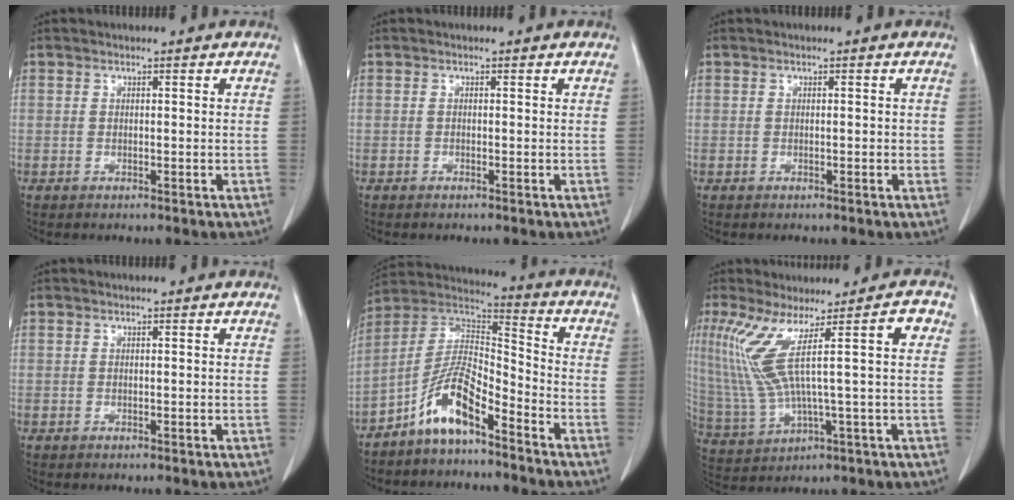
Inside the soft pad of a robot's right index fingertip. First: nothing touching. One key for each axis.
{"total": 0.0}
{"total": 0.7, "fx": -0.1, "fy": 0.3, "fz": 0.6, "tx": -0.008, "ty": 0.001, "tz": -0.001}
{"total": 0.0}
{"total": 10.2, "fx": -6.6, "fy": 2.6, "fz": 7.4, "tx": -0.155, "ty": 0.019, "tz": -0.129}
{"total": 10.6, "fx": 3.3, "fy": -0.5, "fz": 10.1, "tx": -0.202, "ty": 0.013, "tz": 0.074}